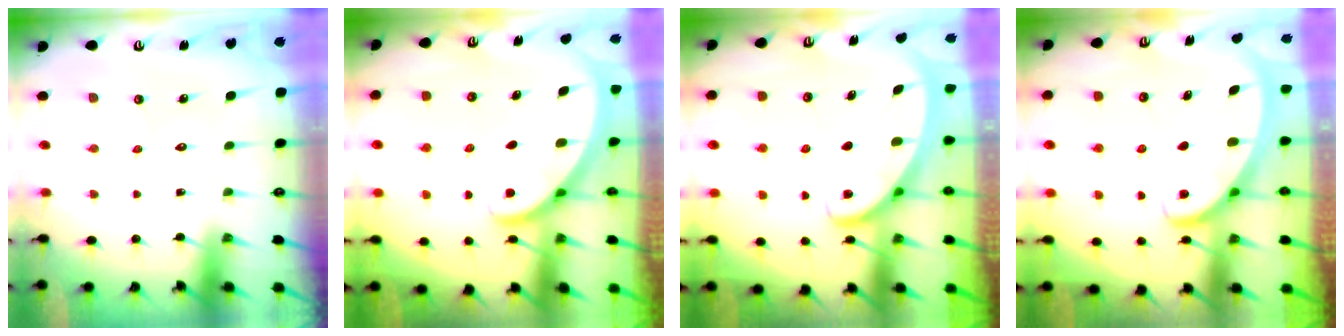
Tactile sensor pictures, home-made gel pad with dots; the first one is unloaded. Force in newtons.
{"total": 2.7, "press": 2.7, "slide": 0.2}
{"total": 2.4, "press": 2.4, "slide": 0.4}
{"total": 2.3, "press": 2.3, "slide": 0.3}